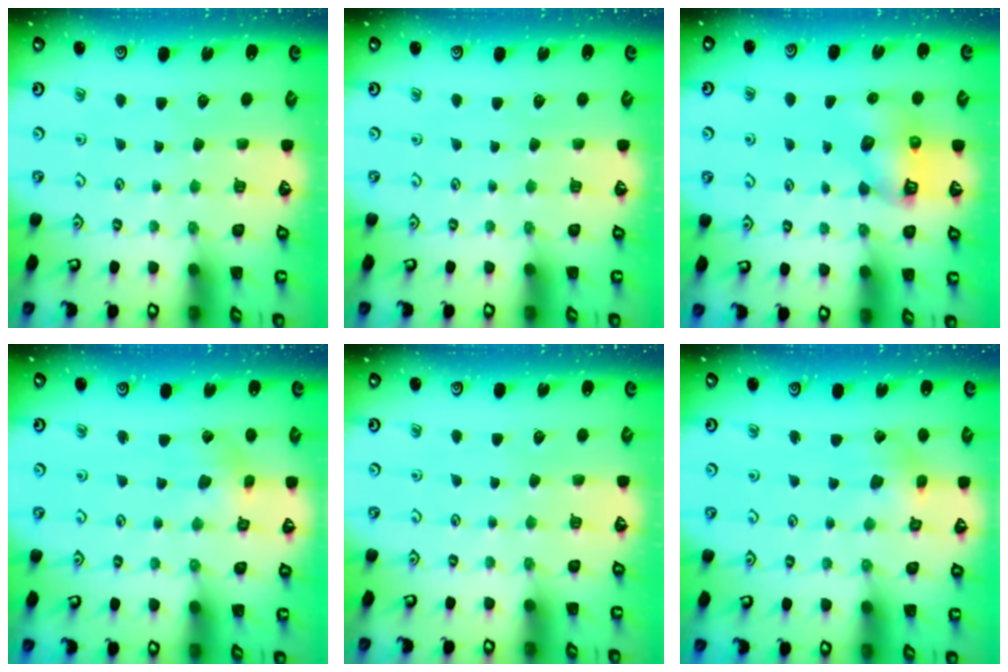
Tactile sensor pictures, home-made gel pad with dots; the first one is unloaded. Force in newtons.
{"total": 0.0}
{"total": 7.2, "press": 7.1, "slide": 0.9}
{"total": 2.7, "press": 2.7, "slide": 0.5}
{"total": 0.0}
{"total": 3.0, "press": 2.9, "slide": 0.5}